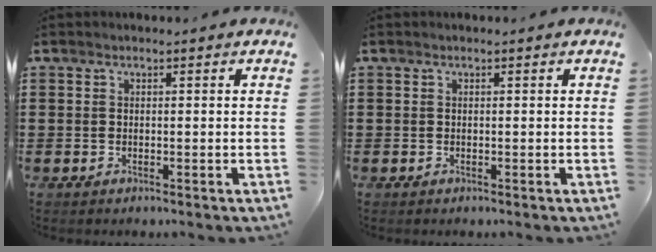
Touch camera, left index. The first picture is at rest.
{"total": 0.0}